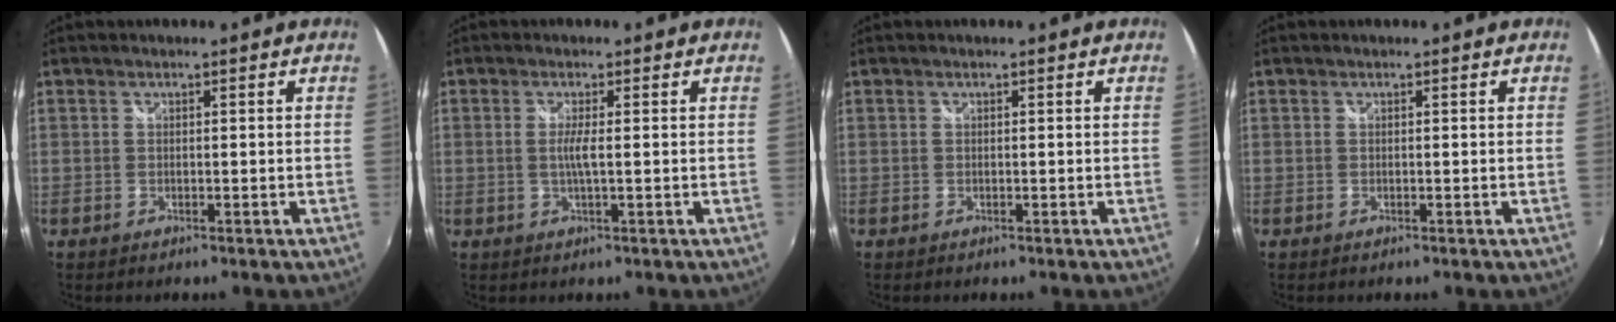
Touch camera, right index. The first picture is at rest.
{"total": 2.3, "force": [0.0, -0.2, 2.3], "torque": [-0.044, -0.004, -0.003]}
{"total": 0.0}
{"total": 0.0}